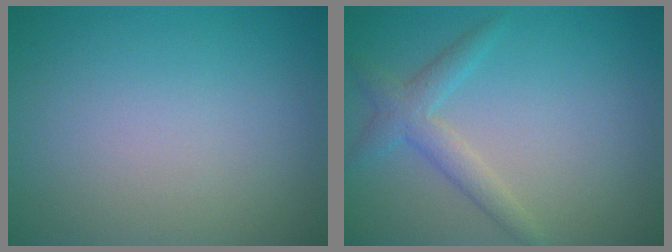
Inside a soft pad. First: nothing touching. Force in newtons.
{"total": 2.6, "press": 2.6, "slide": 0.2}